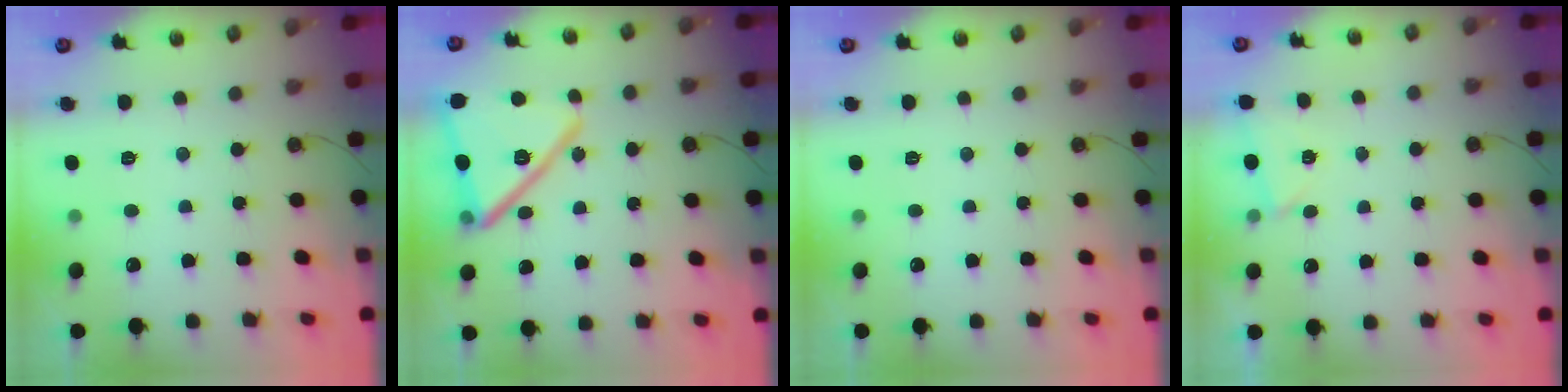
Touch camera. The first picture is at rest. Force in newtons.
{"total": 20.9, "press": 20.4, "slide": 4.5}
{"total": 0.0}
{"total": 2.6, "press": 1.5, "slide": 2.1}